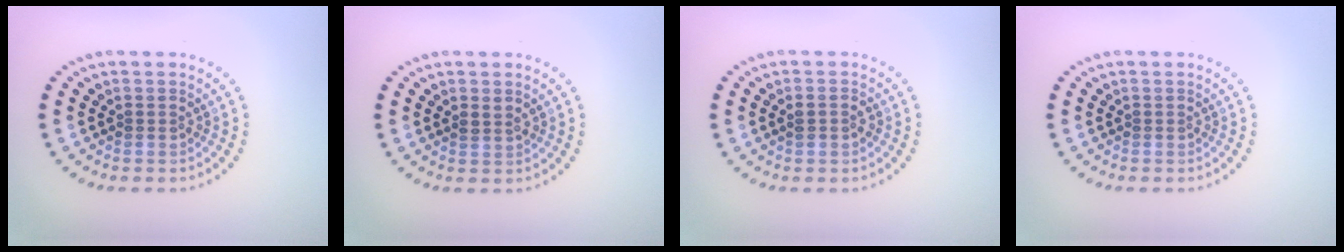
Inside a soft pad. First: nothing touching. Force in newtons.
{"total": 0.9, "press": 0.9, "slide": 0.2}
{"total": 1.4, "press": 1.3, "slide": 0.4}
{"total": 0.0}